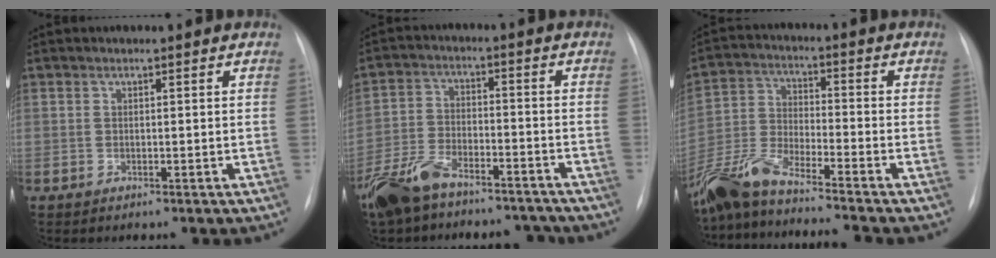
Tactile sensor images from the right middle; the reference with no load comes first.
{"total": 13.3, "force": [-11.0, 5.0, 5.7], "torque": [-0.117, 0.007, -0.187]}
{"total": 13.9, "force": [-12.1, -0.4, 6.8], "torque": [-0.146, -0.010, -0.227]}